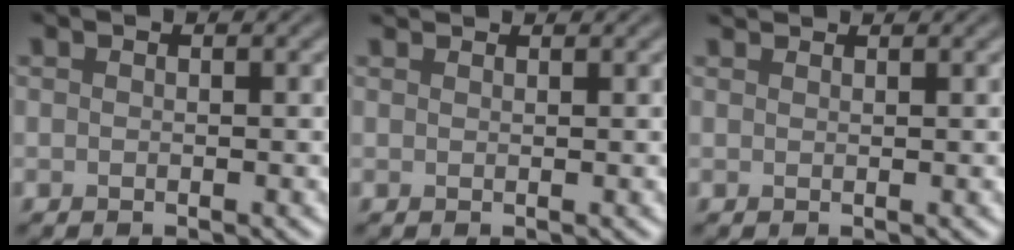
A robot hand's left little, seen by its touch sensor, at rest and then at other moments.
{"total": 1.7, "force": [1.7, 0.1, 0.4], "torque": [-0.014, 0.000, 0.018]}
{"total": 1.7, "force": [1.7, 0.1, 0.4], "torque": [-0.012, 0.001, 0.020]}